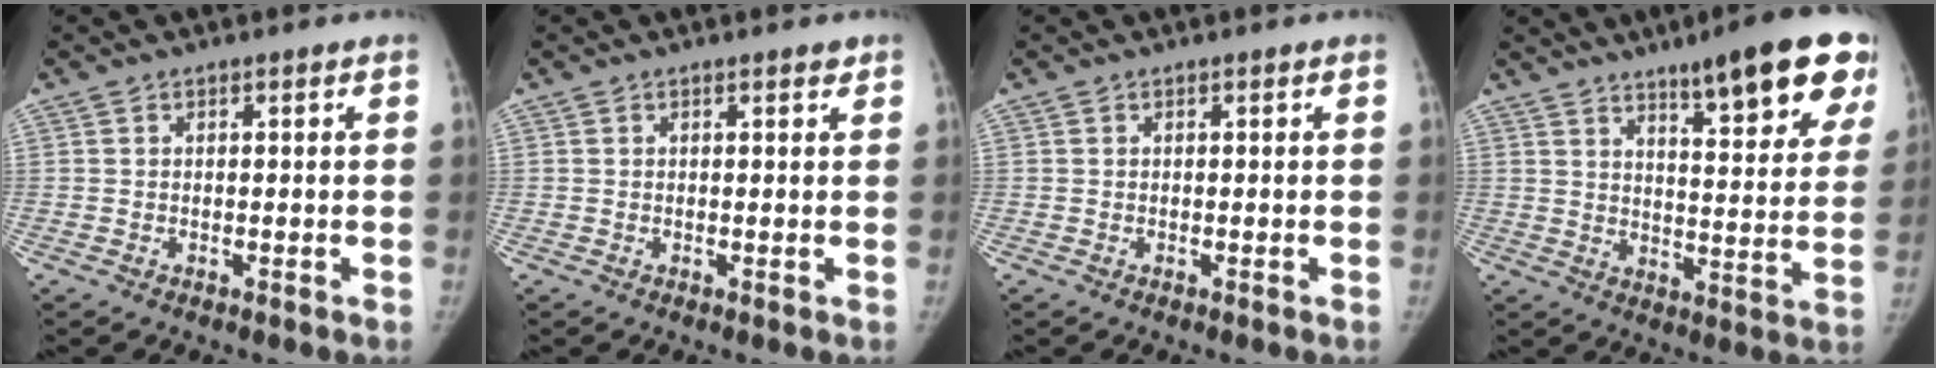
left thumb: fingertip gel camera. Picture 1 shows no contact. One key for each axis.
{"total": 0.7, "fx": 0.6, "fy": 0.3, "fz": 0.3, "tx": -0.002, "ty": -0.003, "tz": 0.007}
{"total": 0.0}
{"total": 18.1, "fx": 11.1, "fy": 4.0, "fz": 13.7, "tx": -0.150, "ty": -0.049, "tz": 0.152}